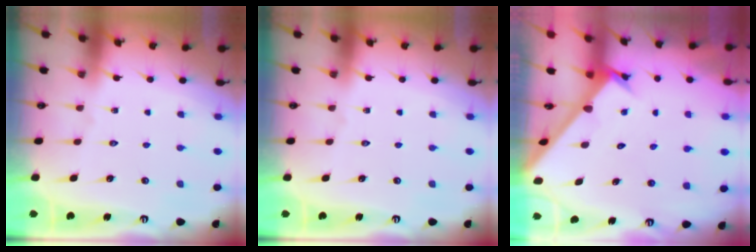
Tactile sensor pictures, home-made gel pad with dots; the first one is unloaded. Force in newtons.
{"total": 0.0}
{"total": 2.4, "press": 2.4, "slide": 0.2}